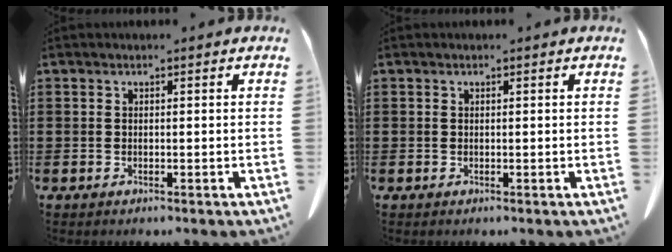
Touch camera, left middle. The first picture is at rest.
{"total": 0.0}